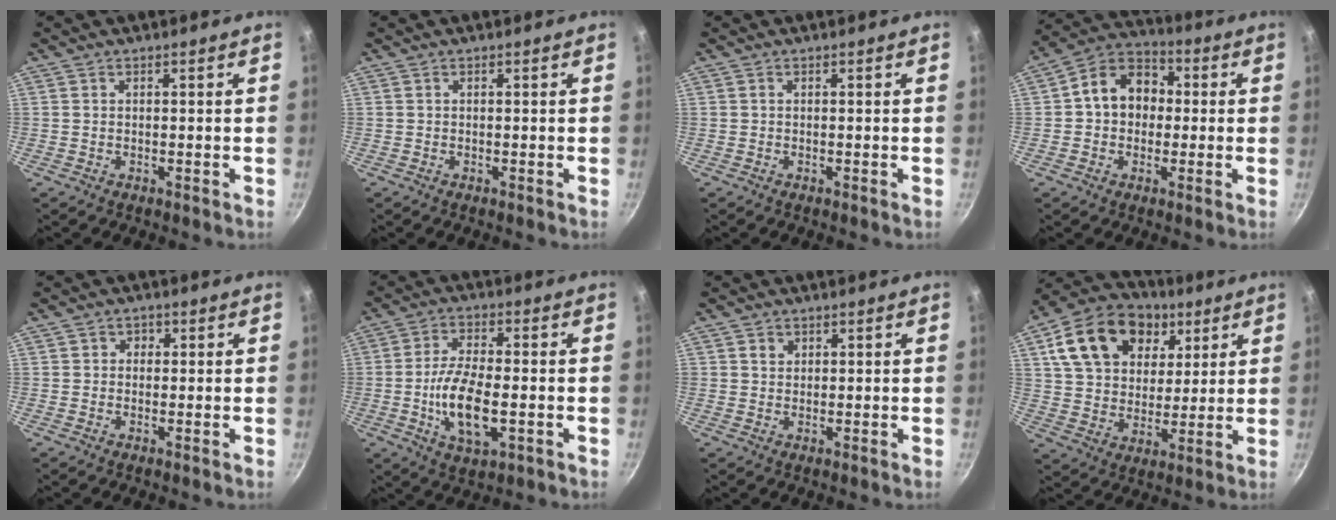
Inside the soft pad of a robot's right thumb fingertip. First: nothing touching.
{"total": 0.0}
{"total": 0.0}
{"total": 11.3, "force": [0.5, 9.0, 6.8], "torque": [-0.071, 0.031, -0.013]}
{"total": 1.9, "force": [0.3, 1.8, 0.6], "torque": [0.002, -0.001, -0.002]}
{"total": 11.7, "force": [-2.4, 5.0, 10.4], "torque": [-0.196, 0.007, -0.044]}
{"total": 1.8, "force": [0.7, 1.6, 0.5], "torque": [-0.002, 0.000, 0.010]}
{"total": 20.7, "force": [8.5, 14.7, 11.8], "torque": [-0.189, 0.001, 0.140]}